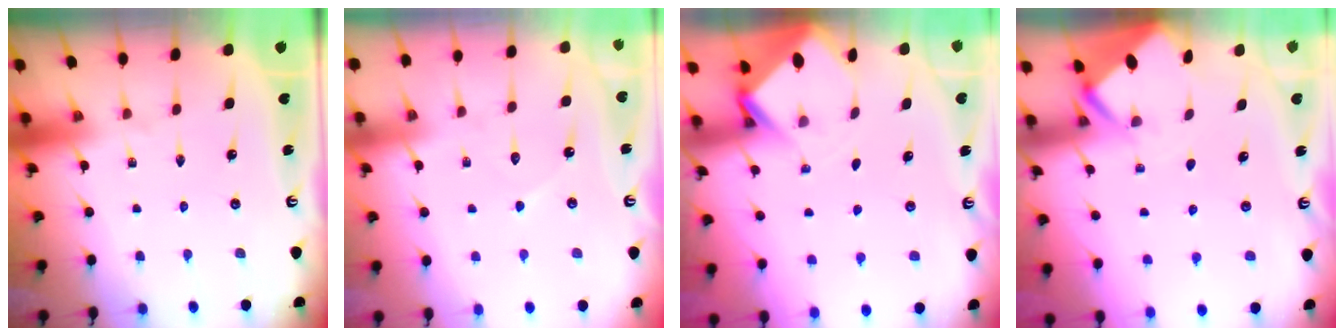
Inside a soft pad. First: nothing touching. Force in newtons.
{"total": 5.8, "press": 5.7, "slide": 0.6}
{"total": 2.9, "press": 2.9, "slide": 0.3}
{"total": 2.9, "press": 2.9, "slide": 0.4}